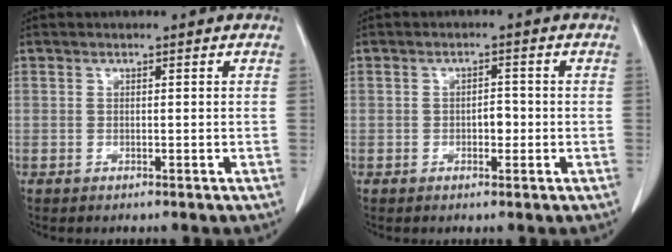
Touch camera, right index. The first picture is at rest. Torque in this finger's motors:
{"motor_torque": [0.33, -0.08, 0.00, 0.04]}